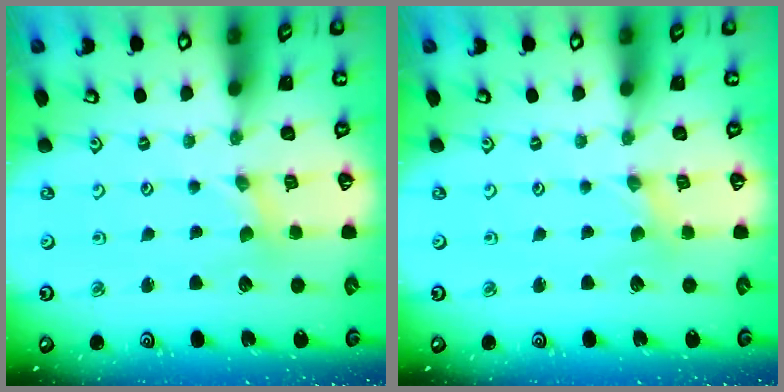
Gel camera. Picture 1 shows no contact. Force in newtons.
{"total": 0.0}